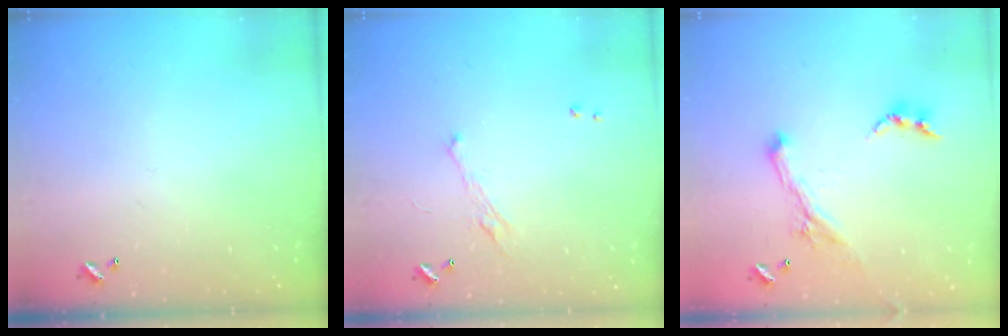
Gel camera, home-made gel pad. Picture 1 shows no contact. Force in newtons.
{"total": 2.3, "press": 2.1, "slide": 0.8}
{"total": 1.8, "press": 1.7, "slide": 0.4}